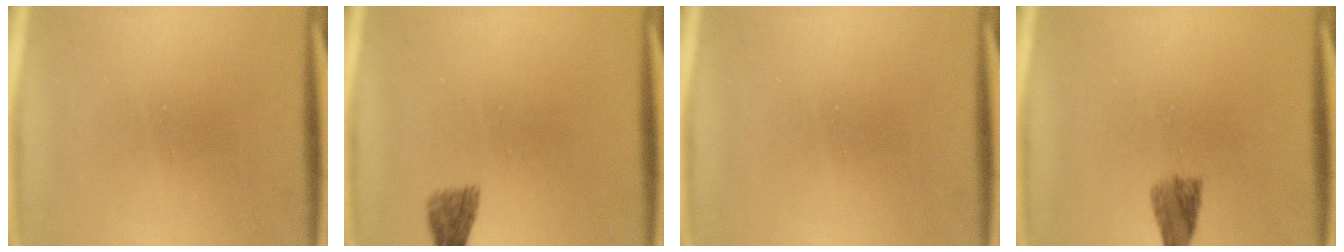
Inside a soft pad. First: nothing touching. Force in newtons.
{"total": 1.9}
{"total": 0.0}
{"total": 3.8}